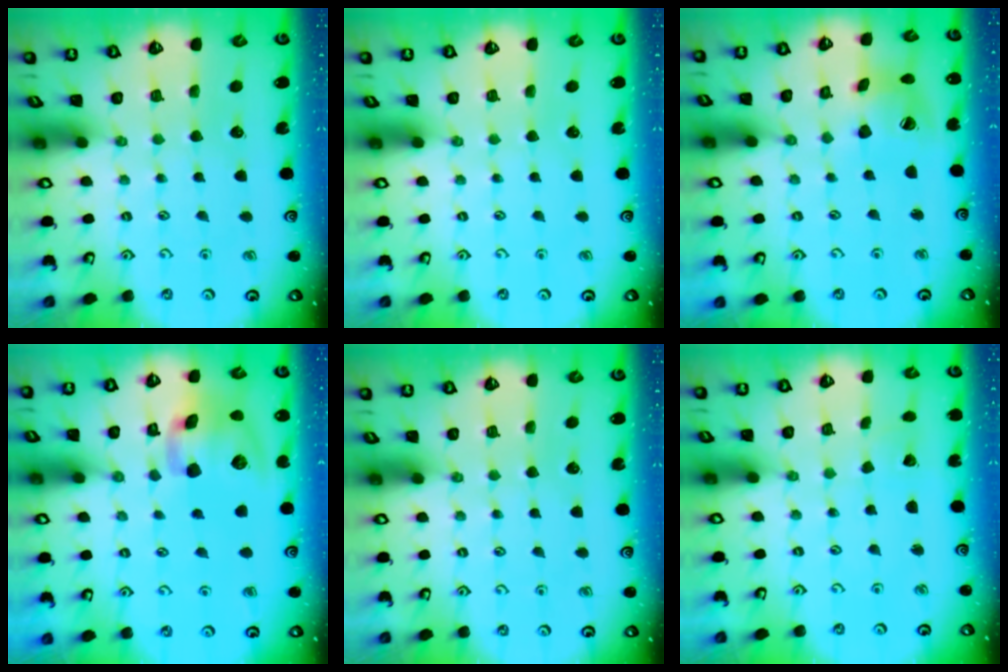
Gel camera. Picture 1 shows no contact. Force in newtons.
{"total": 0.0}
{"total": 10.8, "press": 10.7, "slide": 1.2}
{"total": 14.4, "press": 14.2, "slide": 2.3}
{"total": 0.0}
{"total": 0.9, "press": 0.9, "slide": 0.1}